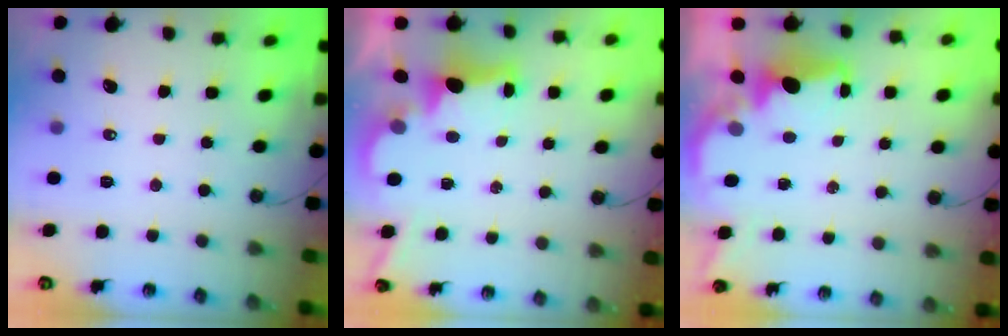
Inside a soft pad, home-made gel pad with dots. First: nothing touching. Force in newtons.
{"total": 2.6, "press": 2.5, "slide": 0.9}
{"total": 2.0, "press": 1.9, "slide": 0.8}